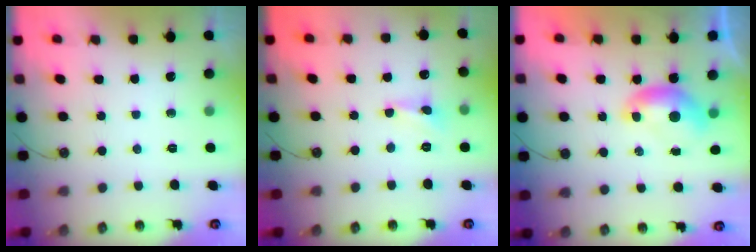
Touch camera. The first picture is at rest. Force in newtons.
{"total": 1.2, "press": 1.1, "slide": 0.4}
{"total": 0.0}